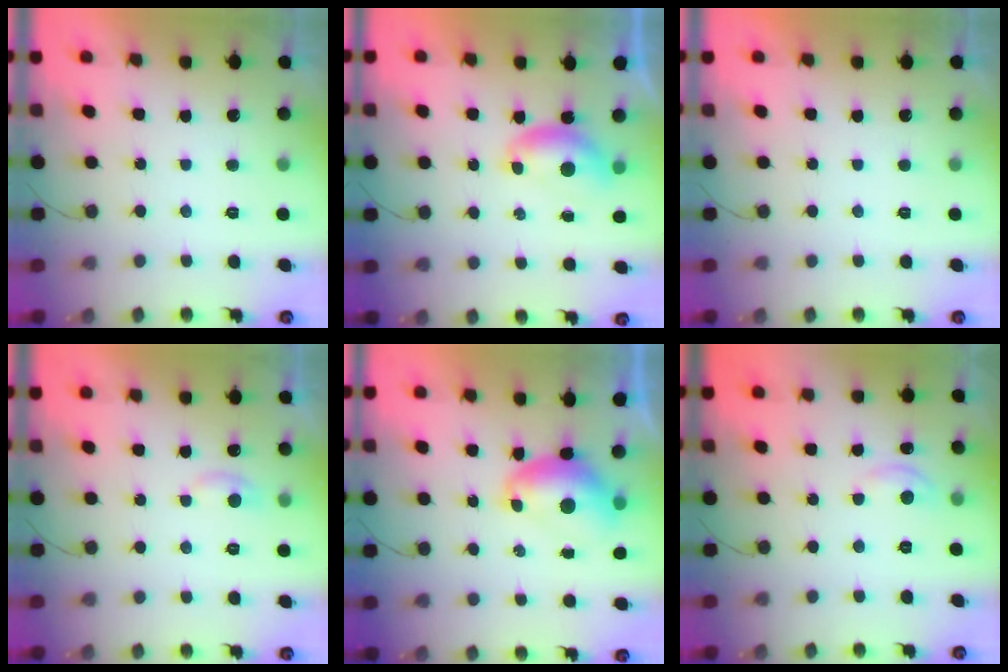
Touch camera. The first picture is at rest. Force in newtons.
{"total": 6.8, "press": 6.7, "slide": 0.8}
{"total": 0.0}
{"total": 4.2, "press": 4.2, "slide": 0.6}
{"total": 7.6, "press": 7.6, "slide": 1.0}
{"total": 2.8, "press": 2.8, "slide": 0.3}